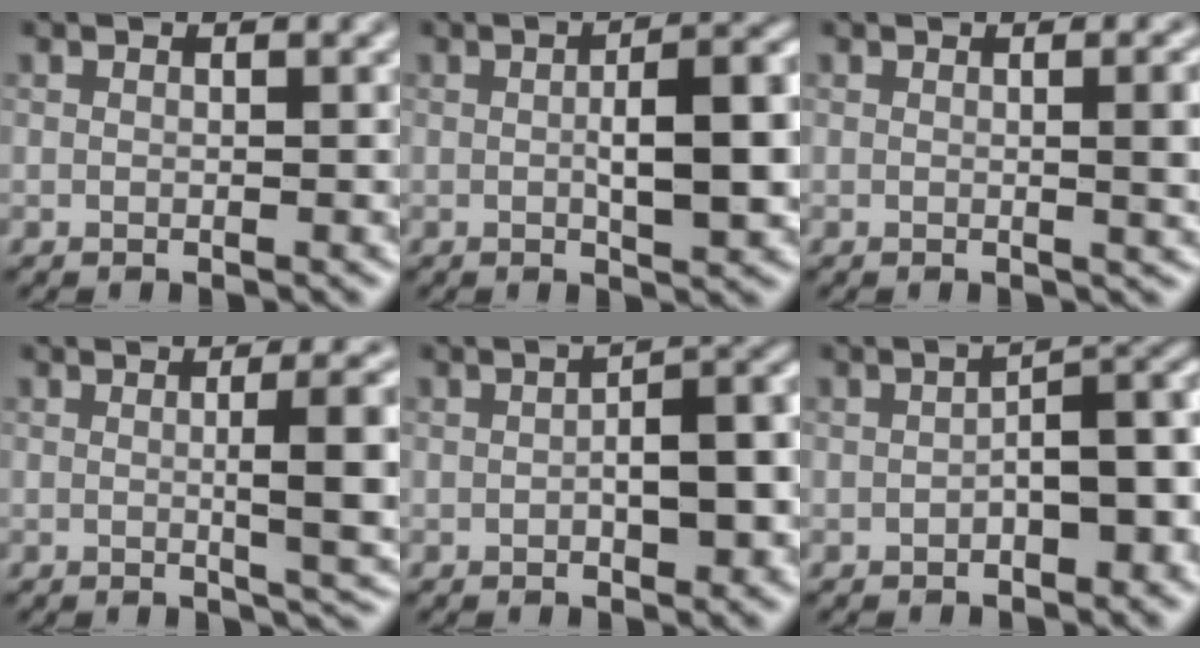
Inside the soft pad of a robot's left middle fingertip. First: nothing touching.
{"total": 7.4, "force": [0.0, 2.3, 7.0], "torque": [-0.101, 0.000, 0.003]}
{"total": 4.3, "force": [0.3, 1.3, 4.0], "torque": [-0.043, 0.008, 0.001]}
{"total": 7.8, "force": [0.4, 2.0, 7.5], "torque": [-0.086, 0.005, 0.005]}
{"total": 6.7, "force": [-0.8, 2.8, 6.0], "torque": [-0.069, 0.006, -0.008]}
{"total": 6.0, "force": [-1.3, 2.5, 5.3], "torque": [-0.063, 0.012, -0.021]}